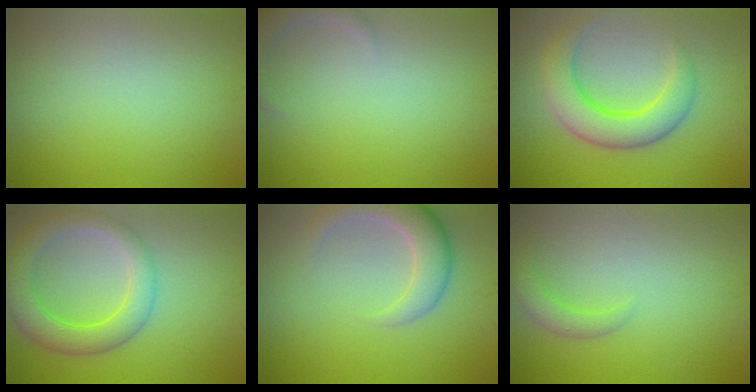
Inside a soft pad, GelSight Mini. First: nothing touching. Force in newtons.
{"total": 2.6, "press": 2.6, "slide": 0.3}
{"total": 5.5, "press": 5.5, "slide": 0.3}
{"total": 5.5, "press": 5.5, "slide": 0.2}
{"total": 4.6, "press": 4.6, "slide": 0.4}
{"total": 1.8, "press": 1.8, "slide": 0.3}